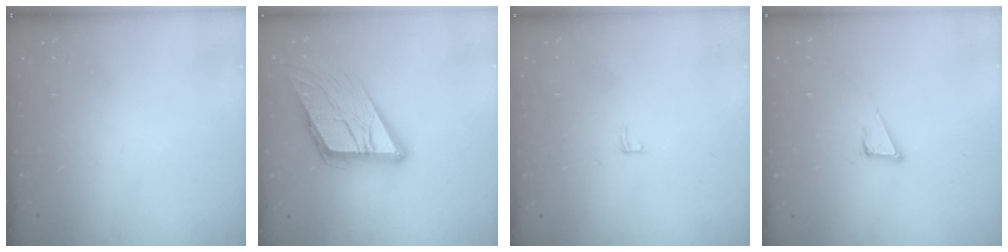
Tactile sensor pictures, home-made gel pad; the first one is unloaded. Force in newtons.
{"total": 17.7, "press": 17.6, "slide": 2.1}
{"total": 3.1, "press": 3.1, "slide": 0.2}
{"total": 5.5, "press": 4.7, "slide": 2.8}